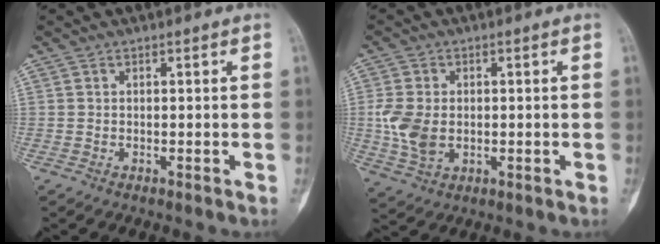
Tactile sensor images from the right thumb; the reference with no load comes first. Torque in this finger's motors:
{"motor_torque": [1.27, 1.19, 1.17, -0.10, 0.25]}